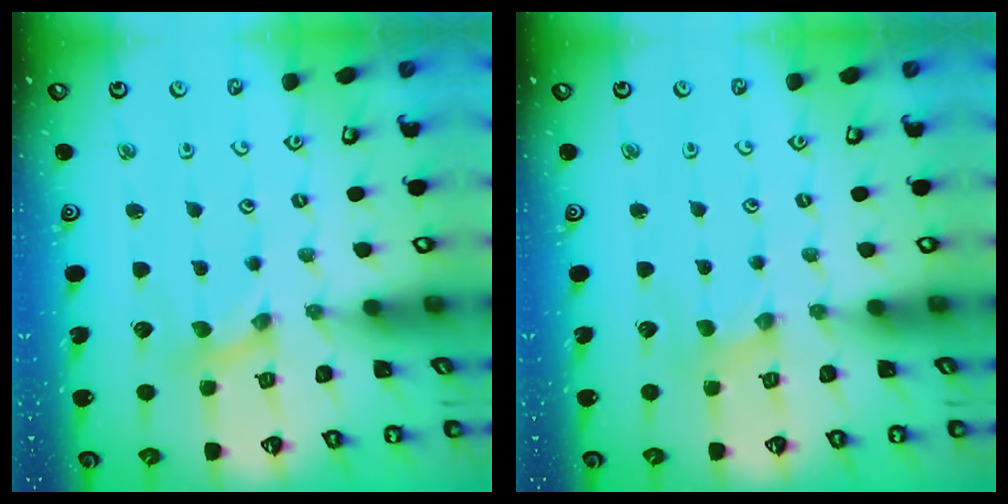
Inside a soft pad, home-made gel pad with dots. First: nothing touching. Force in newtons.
{"total": 0.0}